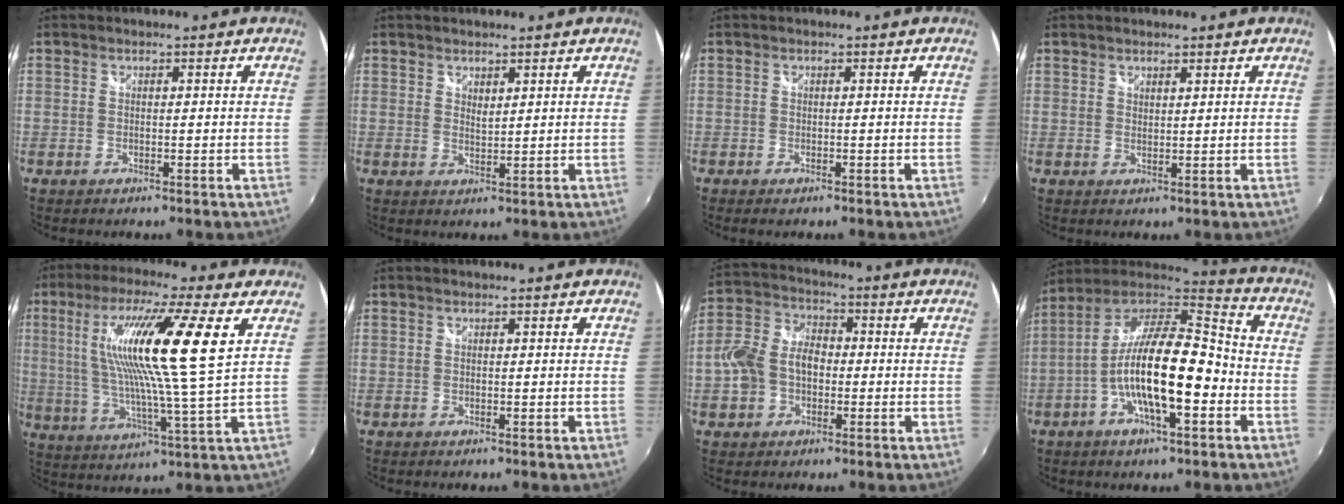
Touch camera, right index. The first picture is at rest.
{"total": 1.7, "force": [1.3, 0.8, 0.7], "torque": [-0.010, -0.002, 0.023]}
{"total": 0.9, "force": [-0.7, 0.4, 0.5], "torque": [-0.010, -0.005, -0.013]}
{"total": 1.4, "force": [1.3, 0.4, 0.4], "torque": [-0.003, 0.001, 0.021]}
{"total": 17.6, "force": [5.6, 1.0, 16.7], "torque": [-0.292, 0.007, 0.098]}
{"total": 0.0}
{"total": 9.2, "force": [-1.8, 6.9, 5.8], "torque": [-0.128, 0.021, -0.033]}
{"total": 17.6, "force": [-4.5, 5.4, 16.2], "torque": [-0.295, 0.000, -0.088]}